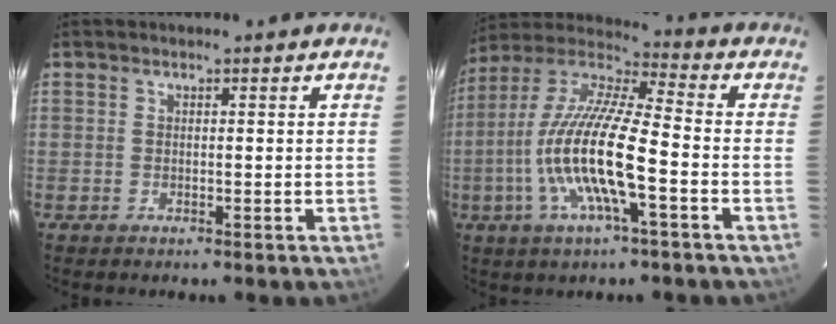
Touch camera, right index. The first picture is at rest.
{"total": 16.8, "force": [-4.5, 3.0, 15.9], "torque": [-0.314, -0.006, -0.094]}